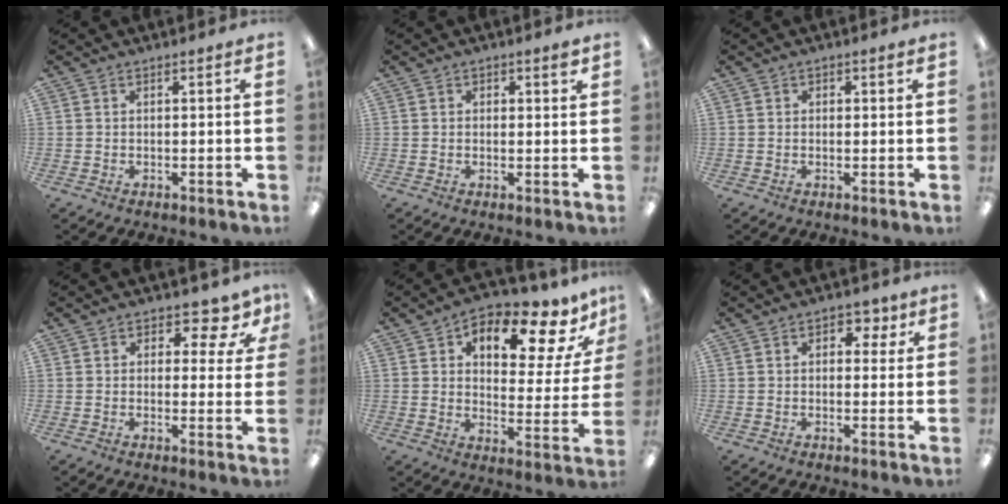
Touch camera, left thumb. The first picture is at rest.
{"total": 1.4, "force": [0.9, 0.8, 0.8], "torque": [-0.009, 0.001, 0.013]}
{"total": 0.7, "force": [0.3, 0.6, 0.3], "torque": [-0.005, 0.005, 0.005]}
{"total": 5.4, "force": [3.0, 3.2, 3.2], "torque": [-0.034, -0.018, 0.046]}
{"total": 12.9, "force": [8.8, 5.5, 7.7], "torque": [-0.100, -0.065, 0.142]}
{"total": 4.5, "force": [1.6, 3.2, 2.7], "torque": [-0.017, -0.004, 0.021]}